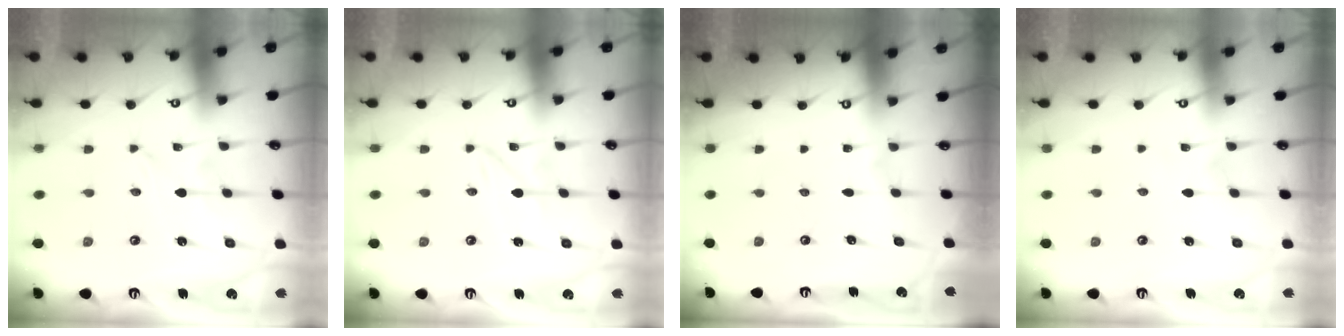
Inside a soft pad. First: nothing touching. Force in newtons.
{"total": 1.2, "press": 1.1, "slide": 0.2}
{"total": 0.0}
{"total": 2.2, "press": 2.2, "slide": 0.3}